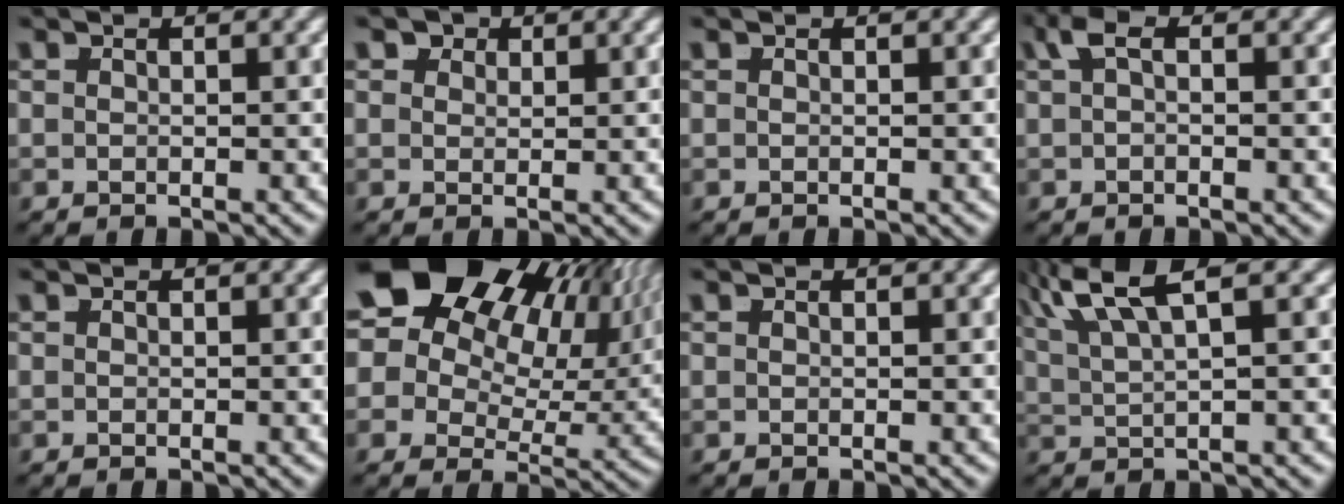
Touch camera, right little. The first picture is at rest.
{"total": 2.8, "force": [1.6, 2.0, 1.2], "torque": [-0.022, -0.006, 0.031]}
{"total": 0.0}
{"total": 1.4, "force": [0.5, -0.1, 1.3], "torque": [-0.025, 0.007, 0.014]}
{"total": 0.0}
{"total": 22.1, "force": [6.0, 16.1, 13.9], "torque": [-0.250, 0.024, 0.067]}
{"total": 0.0}
{"total": 5.1, "force": [3.1, 1.3, 3.8], "torque": [-0.073, 0.003, 0.060]}